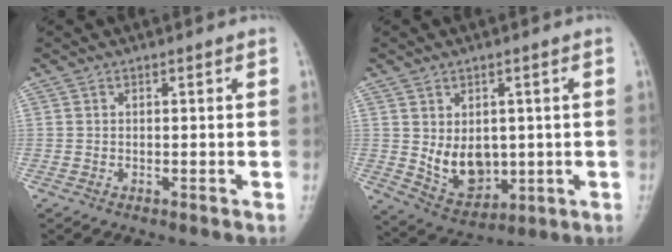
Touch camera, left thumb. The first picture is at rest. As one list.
[{"total": 8.8, "force": [0.3, 6.3, 6.1], "torque": [-0.067, -0.019, 0.029]}]